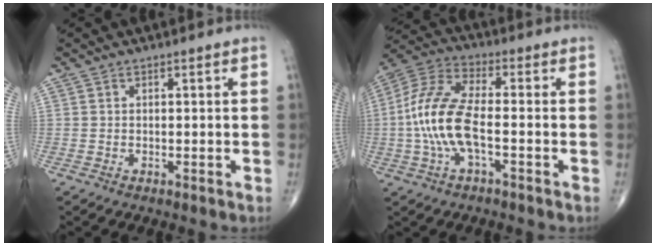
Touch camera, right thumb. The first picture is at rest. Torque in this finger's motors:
{"motor_torque": [1.88, 2.95, 1.20, -0.12, 0.46]}